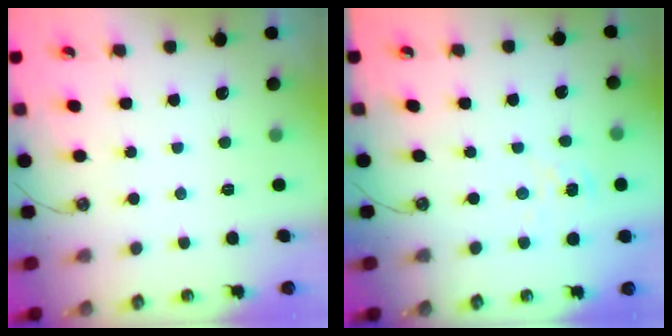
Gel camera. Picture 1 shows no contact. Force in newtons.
{"total": 1.6, "press": 1.6, "slide": 0.2}